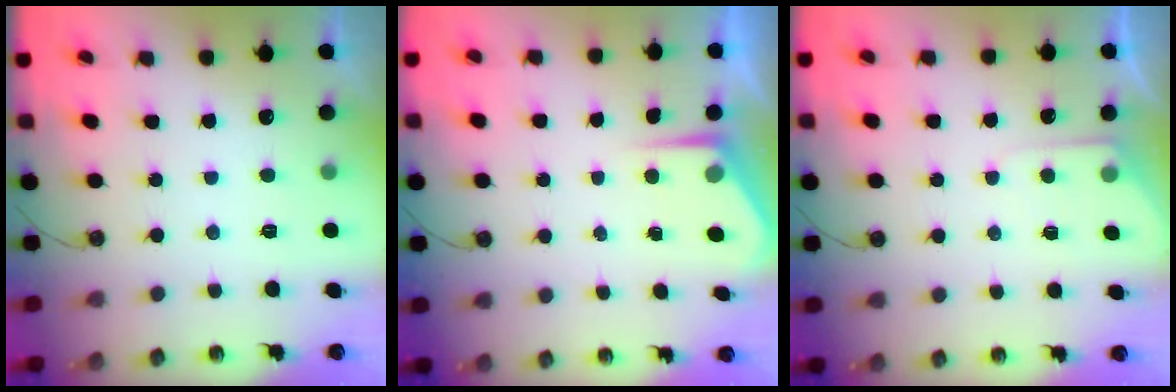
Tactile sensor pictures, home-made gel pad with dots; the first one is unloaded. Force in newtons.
{"total": 4.6, "press": 4.6, "slide": 0.2}
{"total": 4.6, "press": 4.5, "slide": 0.6}